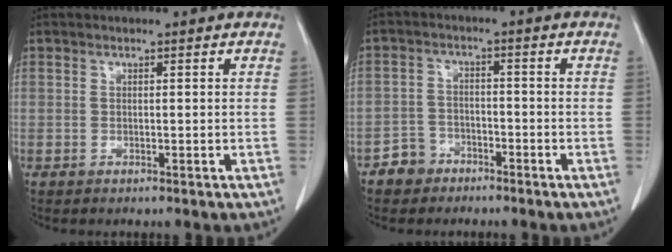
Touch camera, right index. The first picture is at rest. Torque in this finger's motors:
{"motor_torque": [-0.21, -0.29, -0.57, -0.21]}